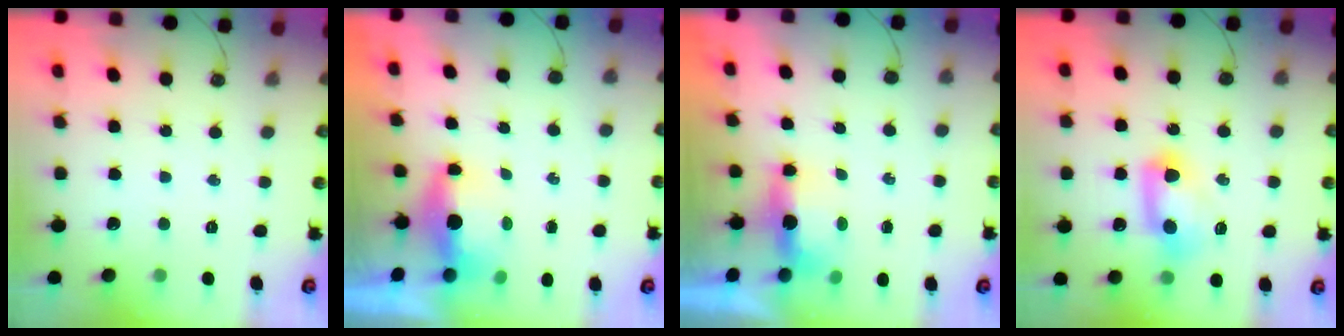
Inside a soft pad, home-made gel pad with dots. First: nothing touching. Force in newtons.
{"total": 13.6, "press": 6.9, "slide": 11.7}
{"total": 14.1, "press": 6.9, "slide": 12.3}
{"total": 10.3, "press": 10.2, "slide": 1.1}